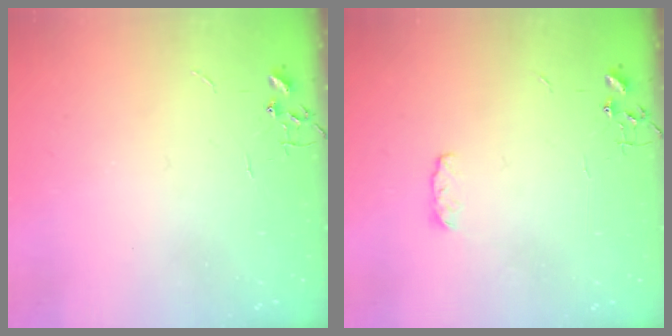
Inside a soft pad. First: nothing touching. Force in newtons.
{"total": 4.3, "press": 4.3, "slide": 0.7}